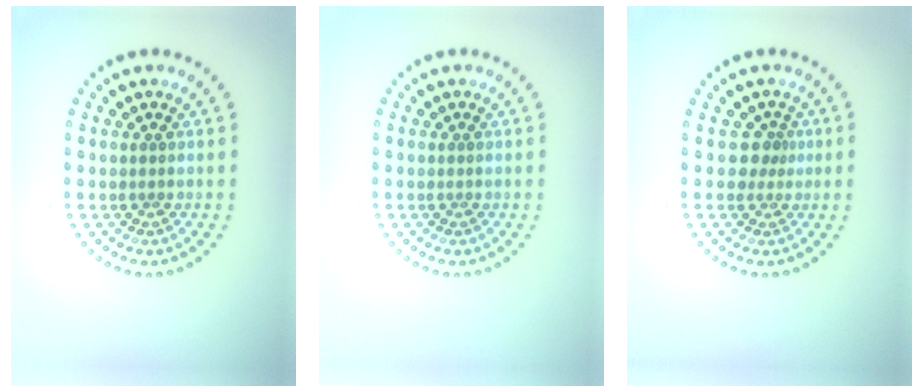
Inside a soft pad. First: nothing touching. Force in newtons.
{"total": 0.0}
{"total": 1.7, "press": 1.2, "slide": 1.1}